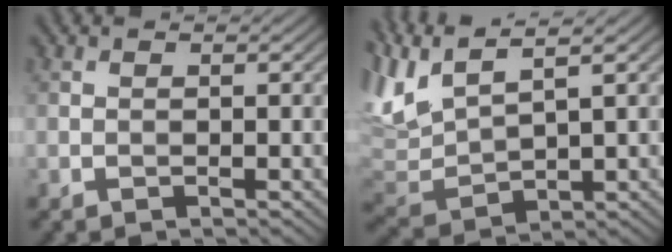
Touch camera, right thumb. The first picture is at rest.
{"total": 8.1, "force": [5.1, 2.2, 5.9], "torque": [-0.156, 0.017, 0.106]}